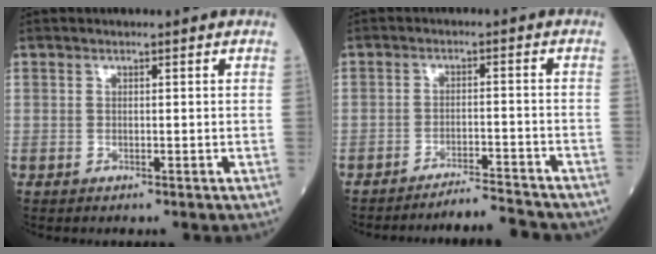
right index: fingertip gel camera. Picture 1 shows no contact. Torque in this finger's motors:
{"motor_torque": [0.31, -0.94, 0.06, 0.03]}